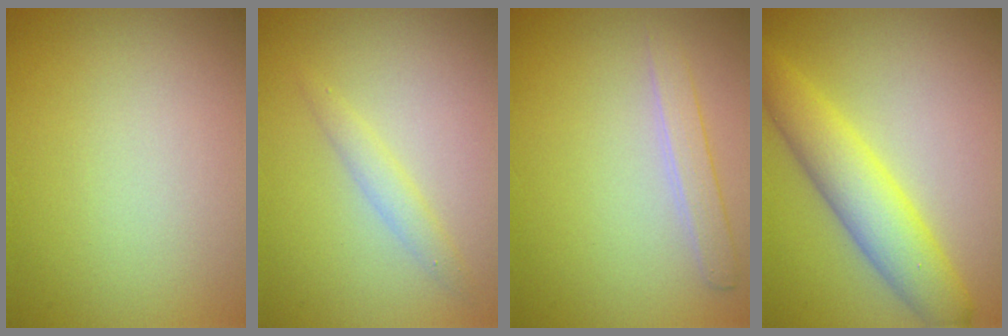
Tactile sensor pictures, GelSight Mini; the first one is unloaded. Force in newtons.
{"total": 1.4, "press": 1.4, "slide": 0.1}
{"total": 1.7, "press": 1.7, "slide": 0.0}
{"total": 5.2, "press": 5.2, "slide": 0.1}